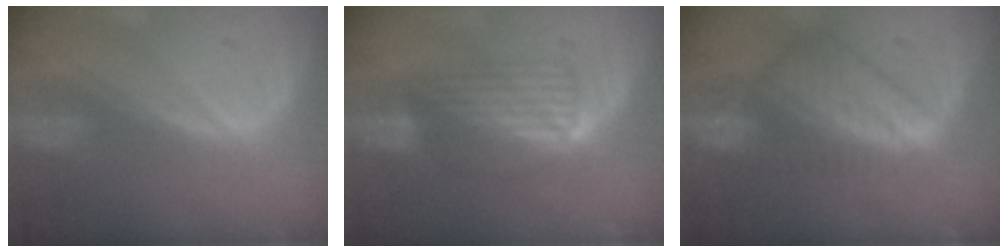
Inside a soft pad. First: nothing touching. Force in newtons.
{"total": 6.8, "press": 5.9, "slide": 3.4}
{"total": 8.5, "press": 7.5, "slide": 4.1}